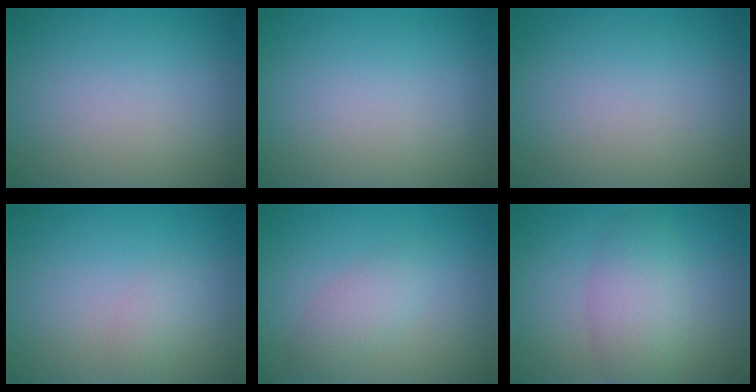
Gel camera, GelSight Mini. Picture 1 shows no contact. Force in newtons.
{"total": 0.0}
{"total": 0.0}
{"total": 1.1, "press": 1.1, "slide": 0.1}
{"total": 2.2, "press": 2.2, "slide": 0.2}
{"total": 4.2, "press": 4.2, "slide": 0.2}